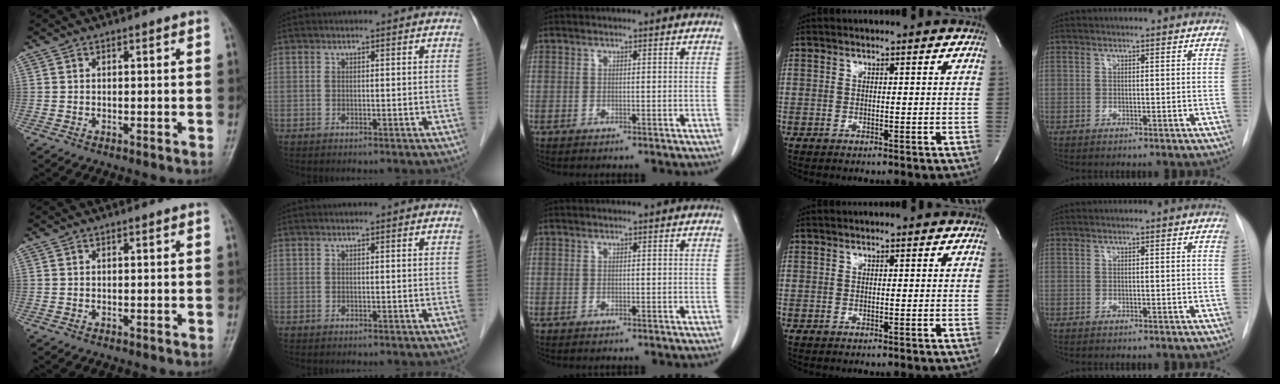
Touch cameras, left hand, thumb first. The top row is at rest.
{}